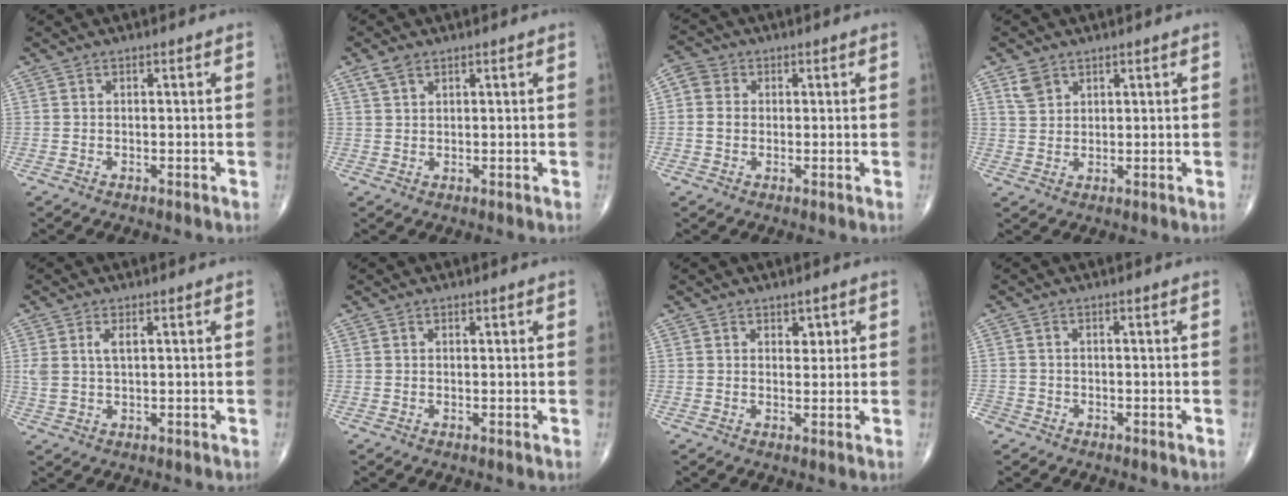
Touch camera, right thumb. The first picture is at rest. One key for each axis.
{"total": 2.6, "fx": 1.7, "fy": 1.4, "fz": 1.4, "tx": -0.031, "ty": 0.006, "tz": 0.039}
{"total": 4.3, "fx": 0.2, "fy": 3.9, "fz": 1.9, "tx": -0.034, "ty": 0.009, "tz": -0.002}
{"total": 3.5, "fx": 2.2, "fy": 2.4, "fz": 1.3, "tx": -0.017, "ty": -0.008, "tz": 0.047}
{"total": 3.7, "fx": 1.3, "fy": 1.7, "fz": 3.0, "tx": -0.068, "ty": 0.004, "tz": 0.031}
{"total": 0.6, "fx": 0.3, "fy": 0.4, "fz": 0.3, "tx": -0.001, "ty": 0.000, "tz": 0.002}
{"total": 2.3, "fx": 1.1, "fy": 1.6, "fz": 1.2, "tx": 0.000, "ty": -0.005, "tz": 0.016}
{"total": 2.5, "fx": -1.6, "fy": 1.9, "fz": 0.4, "tx": -0.007, "ty": 0.007, "tz": -0.033}